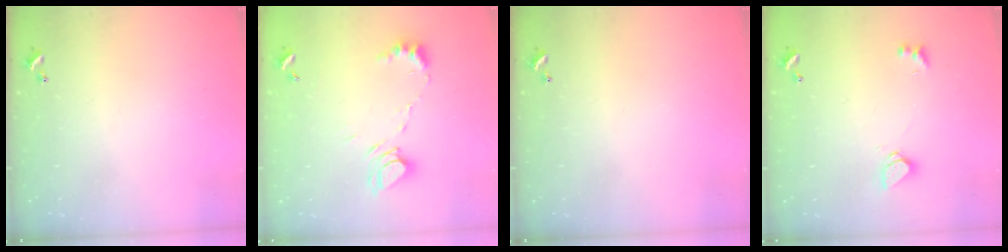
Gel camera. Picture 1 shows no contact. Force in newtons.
{"total": 8.6, "press": 8.5, "slide": 1.1}
{"total": 0.0}
{"total": 1.6, "press": 1.6, "slide": 0.5}